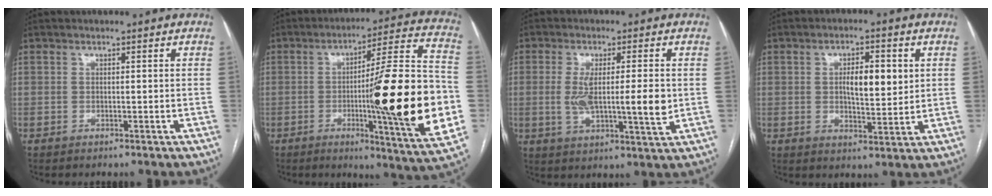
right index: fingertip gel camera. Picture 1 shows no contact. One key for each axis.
{"total": 25.0, "fx": -4.2, "fy": 0.4, "fz": 24.6, "tx": -0.313, "ty": -0.007, "tz": -0.064}
{"total": 9.6, "fx": -0.3, "fy": 1.6, "fz": 9.5, "tx": -0.170, "ty": -0.007, "tz": -0.002}
{"total": 7.0, "fx": 1.4, "fy": 2.2, "fz": 6.5, "tx": -0.107, "ty": 0.003, "tz": 0.023}